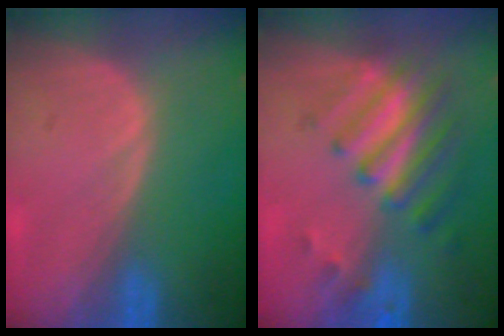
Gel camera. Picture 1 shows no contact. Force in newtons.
{"total": 7.8, "press": 6.9, "slide": 3.6}